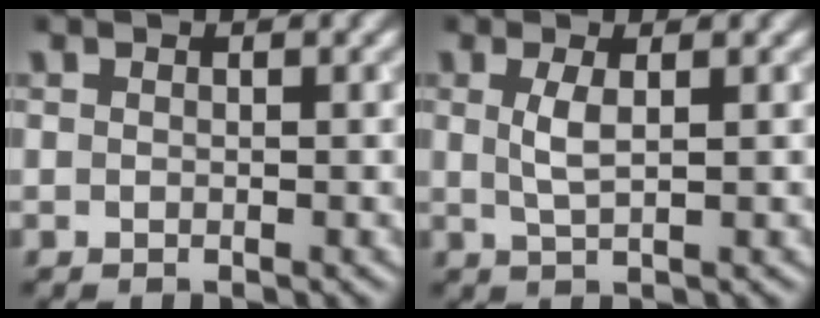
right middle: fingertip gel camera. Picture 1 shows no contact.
{"total": 1.9, "force": [0.5, 0.4, 1.8], "torque": [-0.041, 0.000, 0.010]}